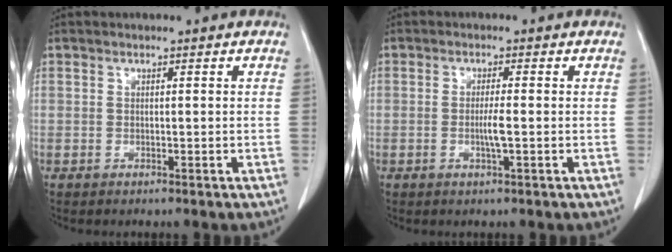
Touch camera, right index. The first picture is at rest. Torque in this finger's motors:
{"motor_torque": [0.63, 0.12, 0.31, 0.08]}